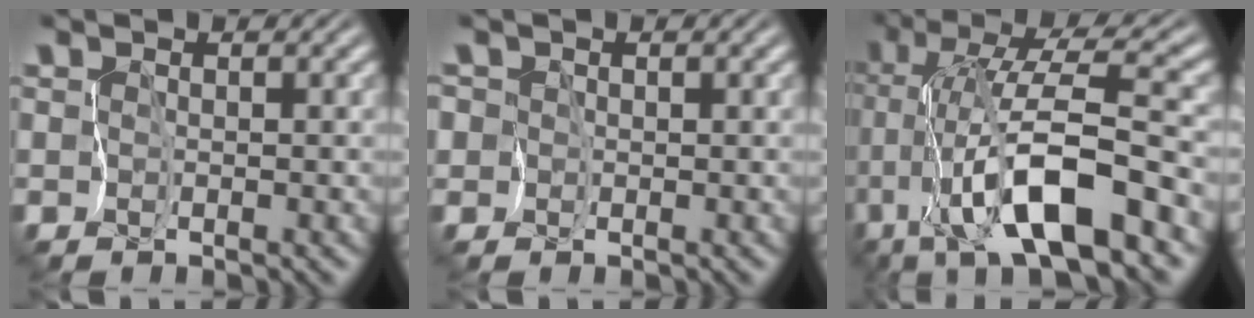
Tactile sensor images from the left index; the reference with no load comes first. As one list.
[{"total": 3.2, "force": [0.0, 3.1, 0.9], "torque": [-0.028, 0.015, -0.038]}, {"total": 9.9, "force": [-3.5, 1.0, 9.2], "torque": [-0.162, 0.023, -0.071]}]